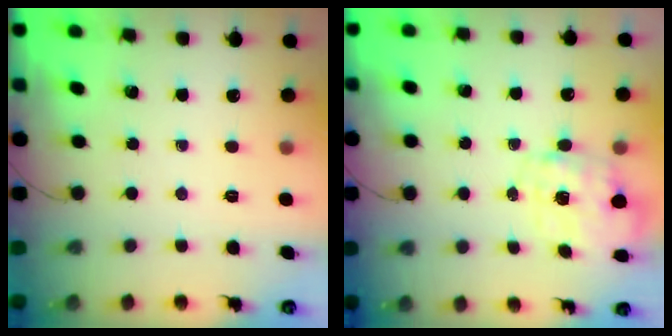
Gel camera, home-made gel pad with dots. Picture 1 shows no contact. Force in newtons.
{"total": 2.8, "press": 2.7, "slide": 0.9}